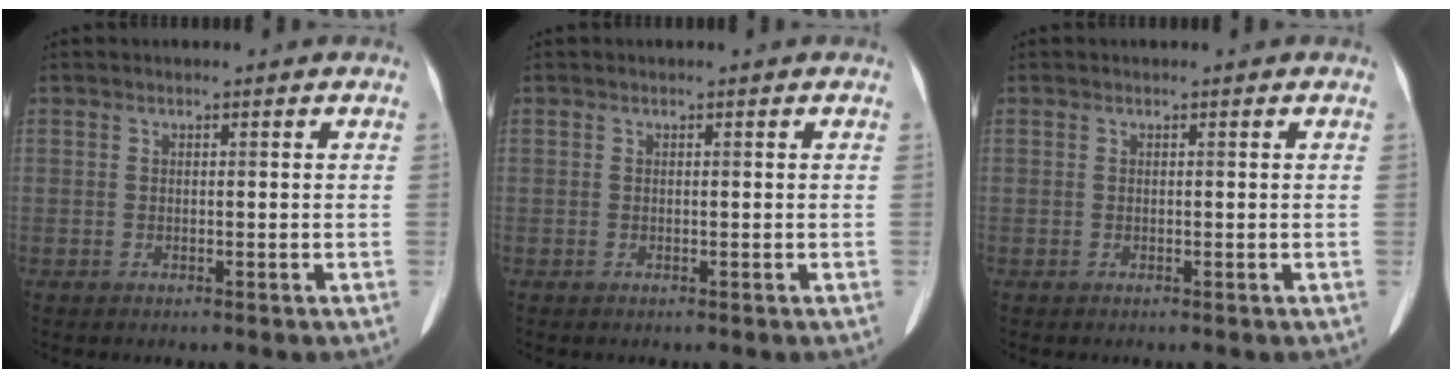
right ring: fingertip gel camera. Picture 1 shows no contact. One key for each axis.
{"total": 0.0}
{"total": 0.0}